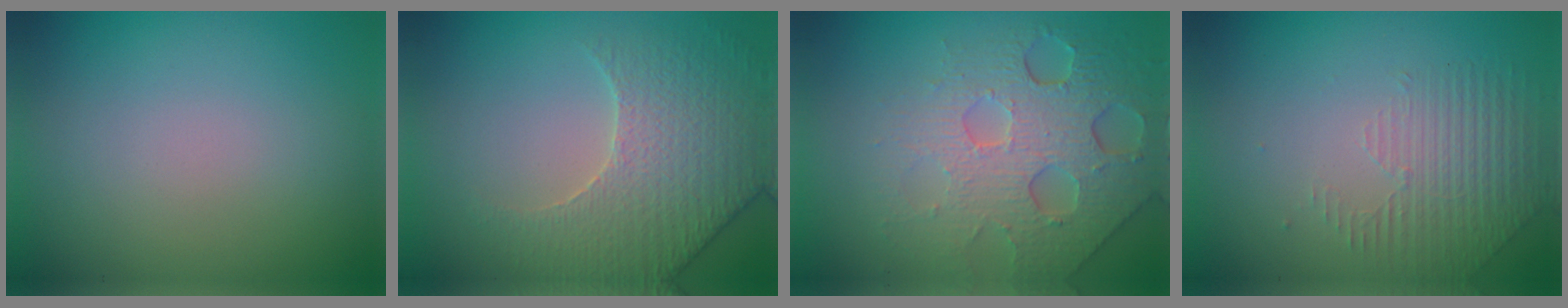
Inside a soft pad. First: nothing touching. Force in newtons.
{"total": 4.7, "press": 4.6, "slide": 1.2}
{"total": 7.9, "press": 5.3, "slide": 5.8}
{"total": 1.5, "press": 0.9, "slide": 1.2}